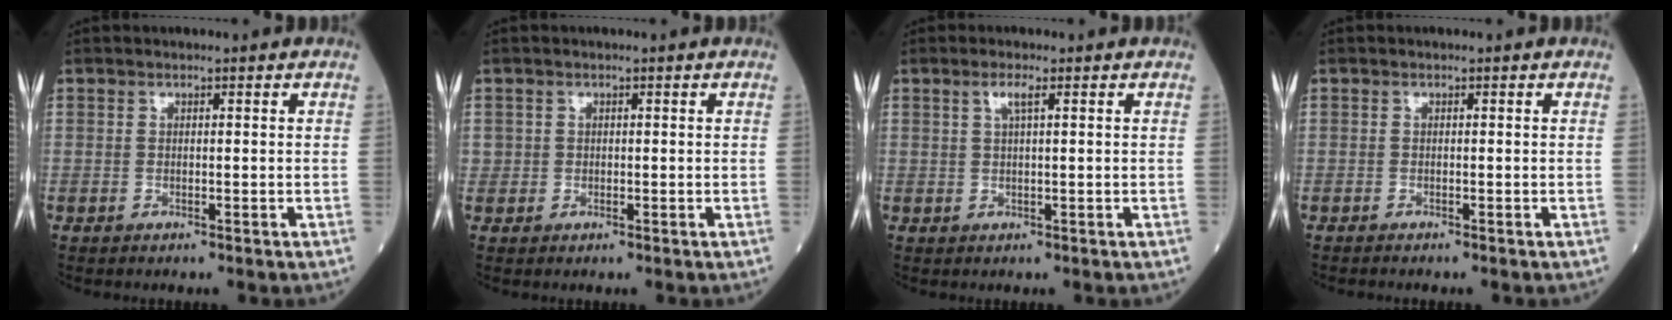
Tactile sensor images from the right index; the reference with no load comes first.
{"total": 0.9, "force": [0.1, 0.9, 0.1], "torque": [0.008, 0.004, 0.000]}
{"total": 1.9, "force": [0.8, 0.0, 1.7], "torque": [-0.040, 0.005, 0.016]}
{"total": 0.0}